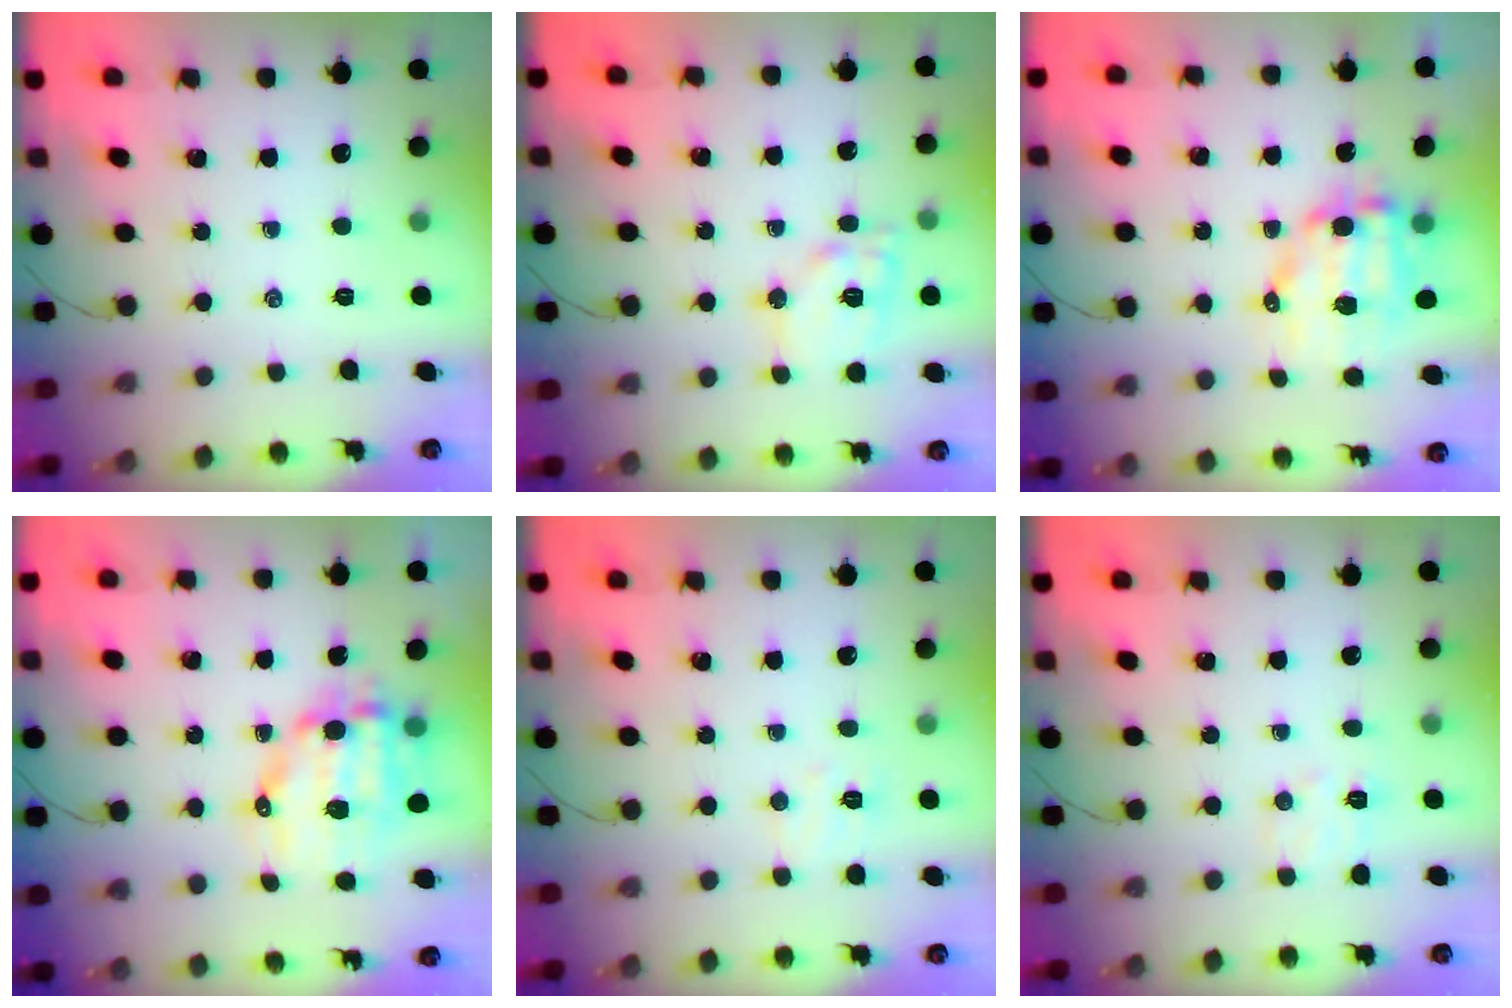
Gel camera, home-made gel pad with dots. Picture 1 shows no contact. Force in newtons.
{"total": 13.2, "press": 13.1, "slide": 1.8}
{"total": 9.9, "press": 9.6, "slide": 2.1}
{"total": 11.7, "press": 11.4, "slide": 2.4}
{"total": 4.3, "press": 4.2, "slide": 0.9}
{"total": 6.7, "press": 6.6, "slide": 1.3}